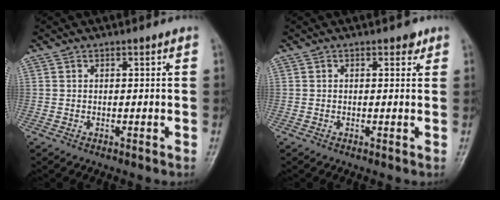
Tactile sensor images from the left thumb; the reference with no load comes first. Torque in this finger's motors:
{"motor_torque": [0.22, 0.03, -0.02, -0.04, 0.00]}